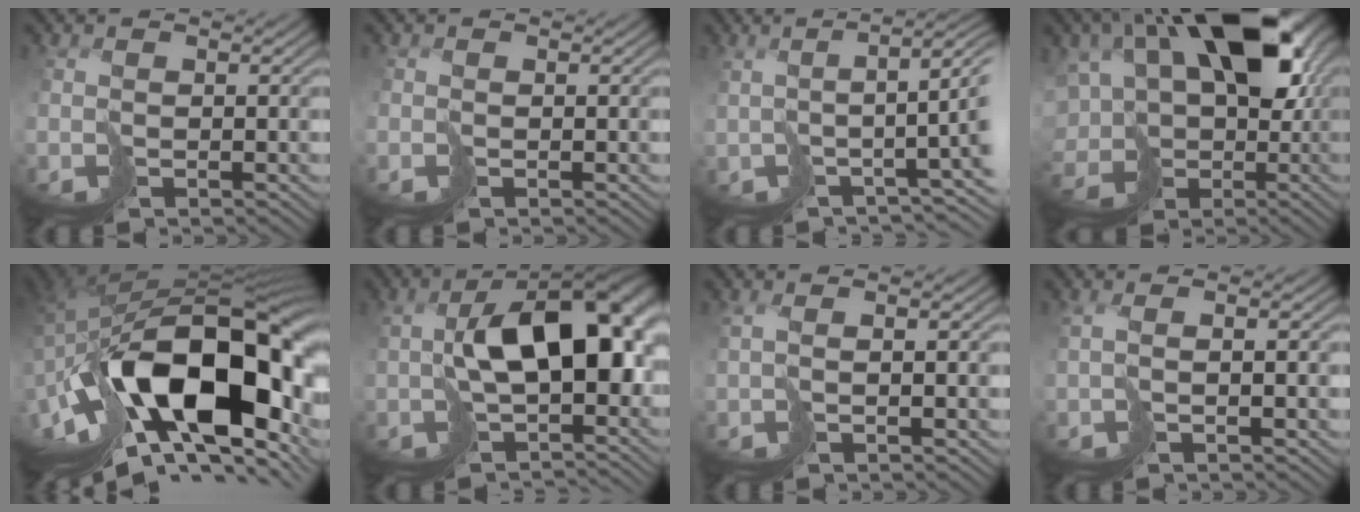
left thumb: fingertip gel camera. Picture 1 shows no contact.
{"total": 0.5, "force": [-0.2, 0.5, 0.1], "torque": [-0.002, 0.000, -0.006]}
{"total": 6.7, "force": [0.2, 0.3, 6.7], "torque": [-0.092, 0.006, 0.012]}
{"total": 18.0, "force": [0.8, 11.1, 14.2], "torque": [-0.253, -0.009, 0.047]}
{"total": 20.4, "force": [-4.6, 10.4, 16.9], "torque": [-0.310, -0.027, -0.045]}
{"total": 14.4, "force": [-0.7, 7.7, 12.1], "torque": [-0.181, -0.009, 0.013]}
{"total": 1.8, "force": [-0.1, 0.2, 1.8], "torque": [-0.045, 0.004, 0.004]}
{"total": 2.1, "force": [-0.2, 0.1, 2.1], "torque": [-0.049, 0.004, 0.003]}